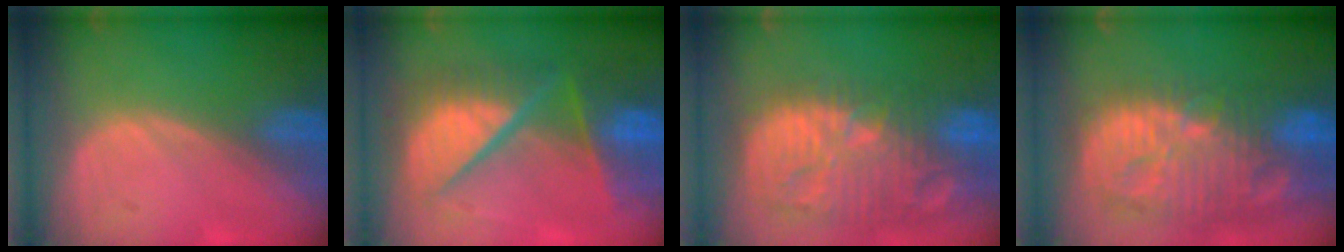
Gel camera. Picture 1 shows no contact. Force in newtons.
{"total": 11.1, "press": 11.0, "slide": 1.3}
{"total": 14.6, "press": 12.6, "slide": 7.3}
{"total": 14.4, "press": 12.5, "slide": 7.0}